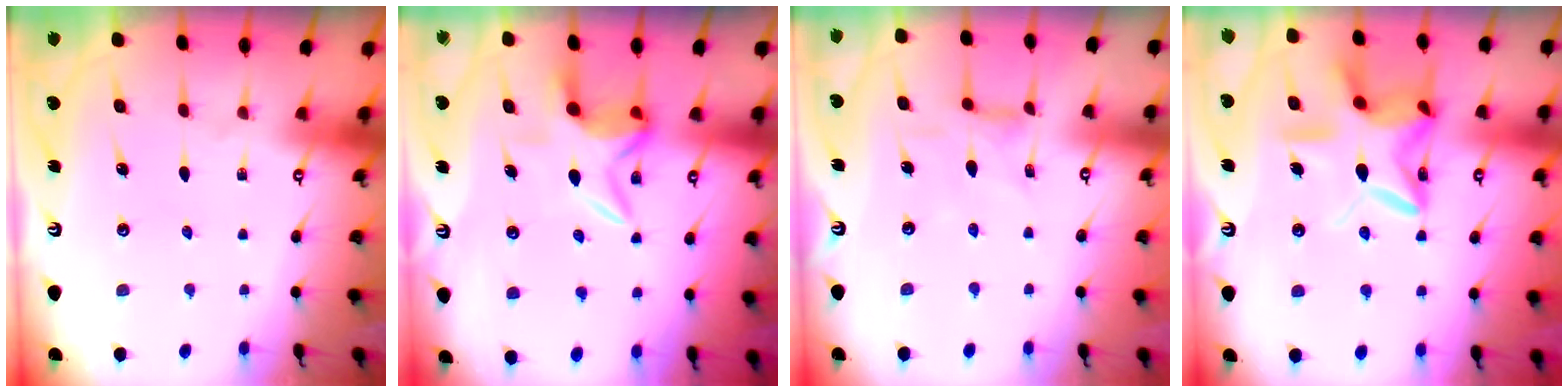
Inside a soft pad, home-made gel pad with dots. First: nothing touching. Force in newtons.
{"total": 6.8, "press": 6.8, "slide": 1.0}
{"total": 2.7, "press": 2.6, "slide": 0.5}
{"total": 15.3, "press": 15.2, "slide": 1.4}